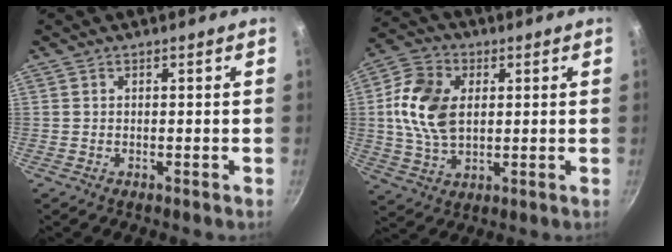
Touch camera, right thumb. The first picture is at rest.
{"total": 13.1, "force": [1.9, 8.7, 9.6], "torque": [-0.168, 0.002, 0.030]}